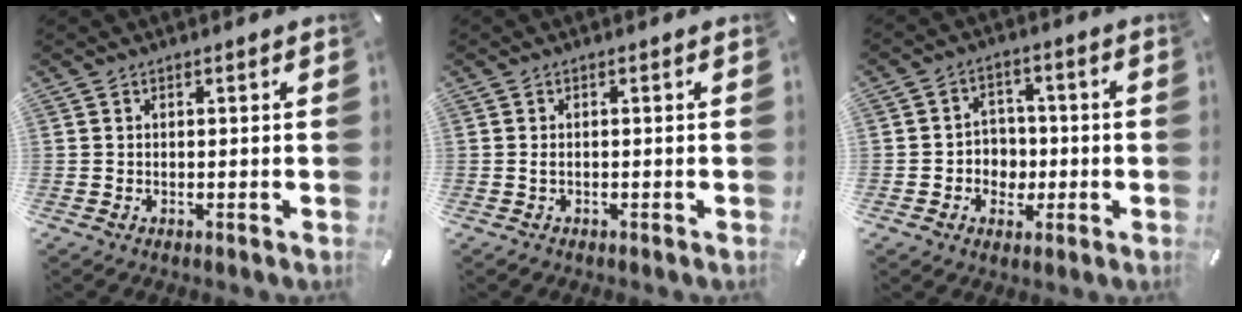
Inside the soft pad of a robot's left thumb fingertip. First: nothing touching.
{"total": 1.1, "force": [-0.4, 0.6, 0.8], "torque": [-0.018, 0.000, -0.007]}
{"total": 5.9, "force": [-1.4, 5.5, 1.4], "torque": [-0.028, 0.017, -0.025]}